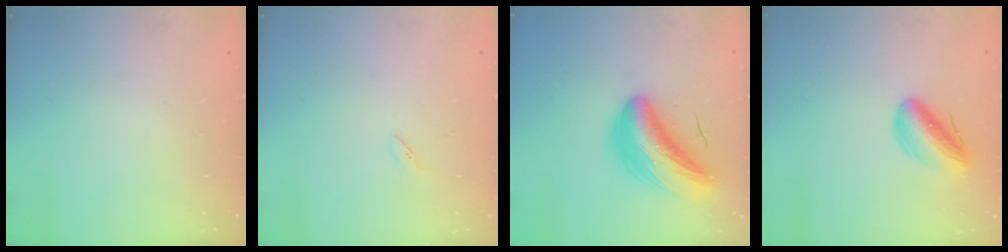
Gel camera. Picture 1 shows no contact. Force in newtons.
{"total": 1.7, "press": 1.5, "slide": 0.6}
{"total": 11.5, "press": 11.1, "slide": 3.0}
{"total": 9.9, "press": 9.5, "slide": 2.6}